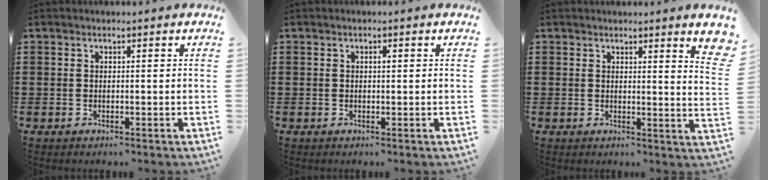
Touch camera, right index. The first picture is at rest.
{"total": 0.7, "force": [0.2, 0.2, 0.7], "torque": [-0.014, -0.001, 0.004]}
{"total": 2.3, "force": [2.0, 0.8, 1.0], "torque": [-0.003, -0.003, 0.032]}